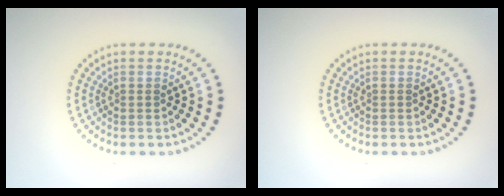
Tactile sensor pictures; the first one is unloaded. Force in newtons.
{"total": 0.0}